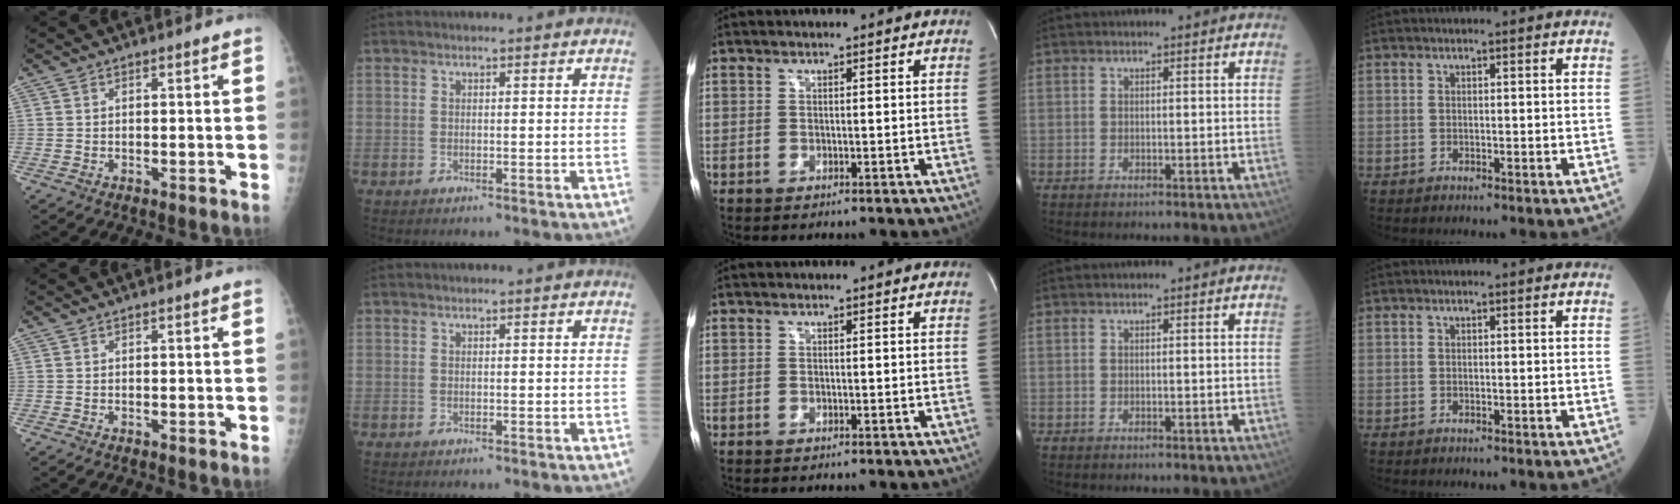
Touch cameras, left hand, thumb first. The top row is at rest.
{}